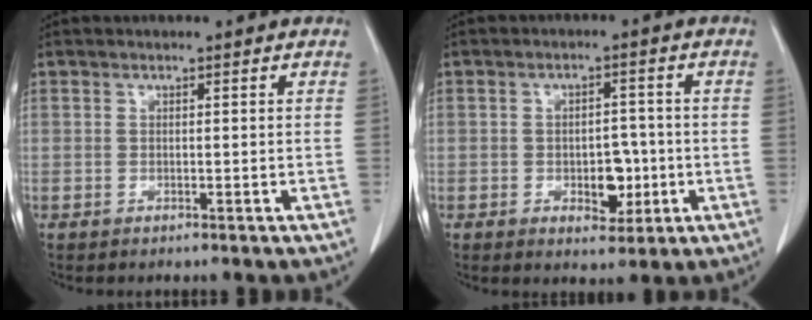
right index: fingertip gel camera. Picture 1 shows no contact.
{"total": 5.2, "force": [-1.3, 2.9, 4.1], "torque": [-0.055, 0.003, -0.011]}